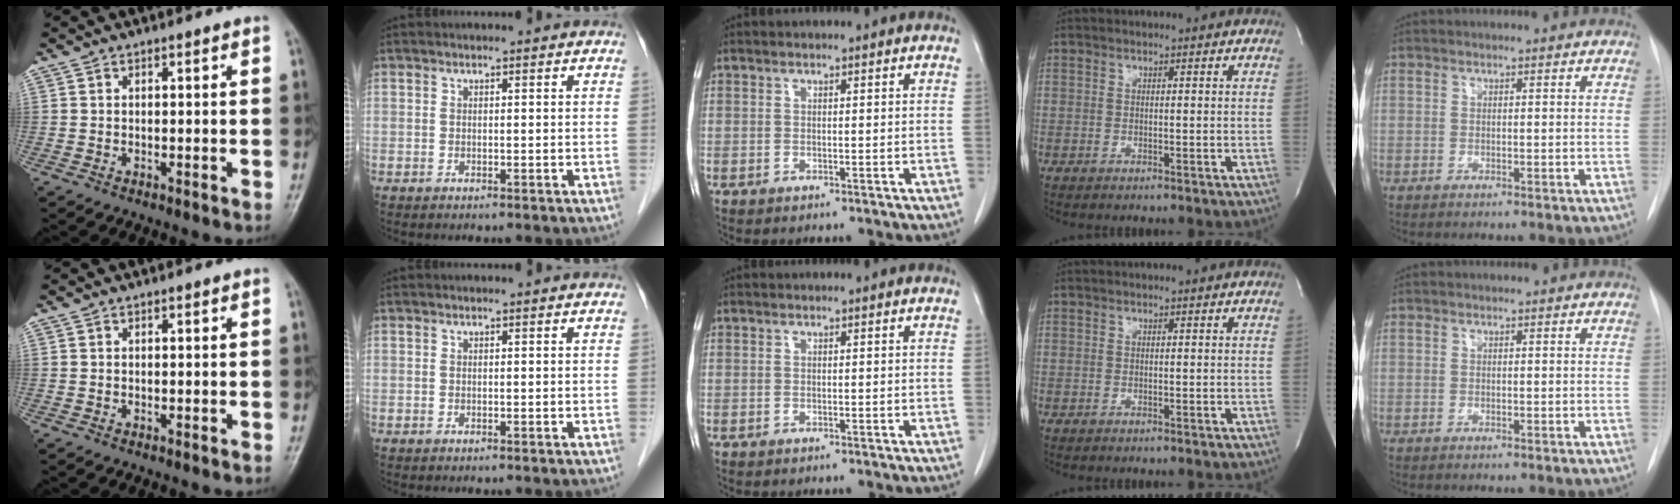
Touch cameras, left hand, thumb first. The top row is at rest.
{}